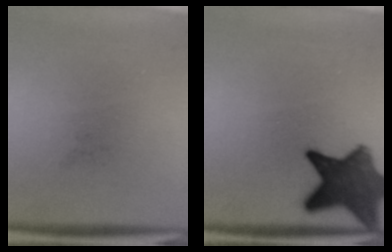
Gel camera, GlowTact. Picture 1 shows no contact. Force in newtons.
{"total": 10.5}